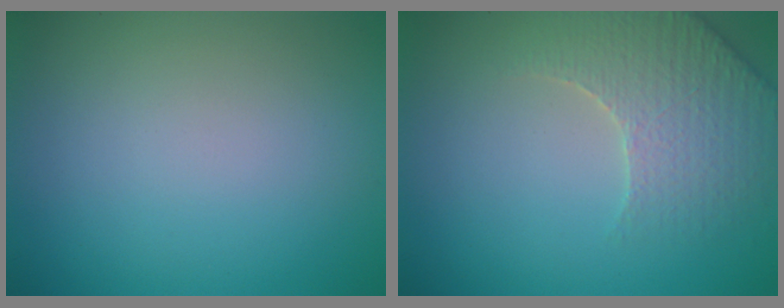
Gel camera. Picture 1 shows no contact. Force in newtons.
{"total": 4.4, "press": 4.2, "slide": 1.1}